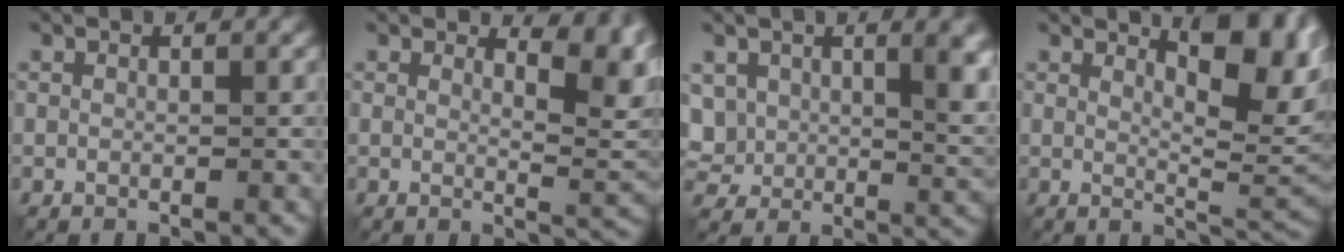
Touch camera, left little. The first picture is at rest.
{"total": 6.0, "force": [3.5, 2.2, 4.4], "torque": [-0.040, 0.004, 0.049]}
{"total": 8.5, "force": [2.5, 5.6, 5.9], "torque": [-0.127, -0.016, 0.054]}
{"total": 7.3, "force": [3.0, 2.3, 6.3], "torque": [-0.084, -0.004, 0.050]}